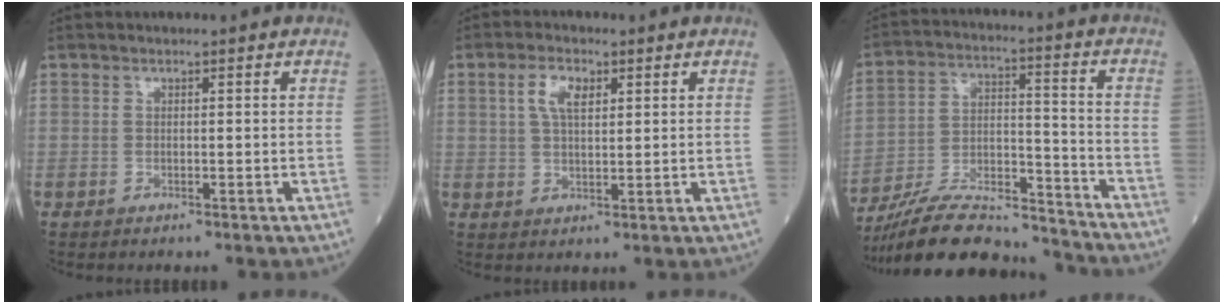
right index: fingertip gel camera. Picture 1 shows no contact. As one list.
[{"total": 4.5, "force": [1.8, 1.9, 3.7], "torque": [-0.075, 0.009, 0.034]}, {"total": 18.7, "force": [-17.4, 2.9, 6.3], "torque": [-0.129, 0.015, -0.292]}]